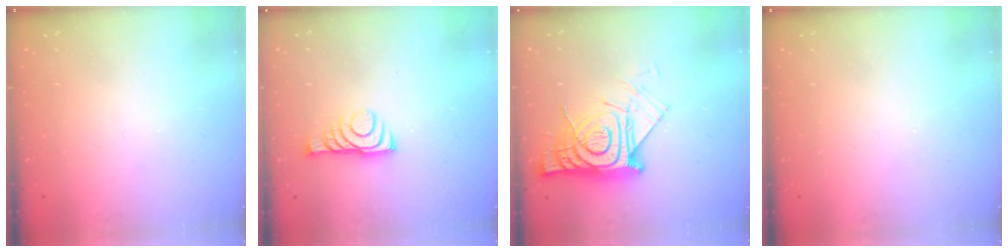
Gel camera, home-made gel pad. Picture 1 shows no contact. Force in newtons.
{"total": 8.2, "press": 8.1, "slide": 1.0}
{"total": 14.2, "press": 14.2, "slide": 1.1}
{"total": 0.0}